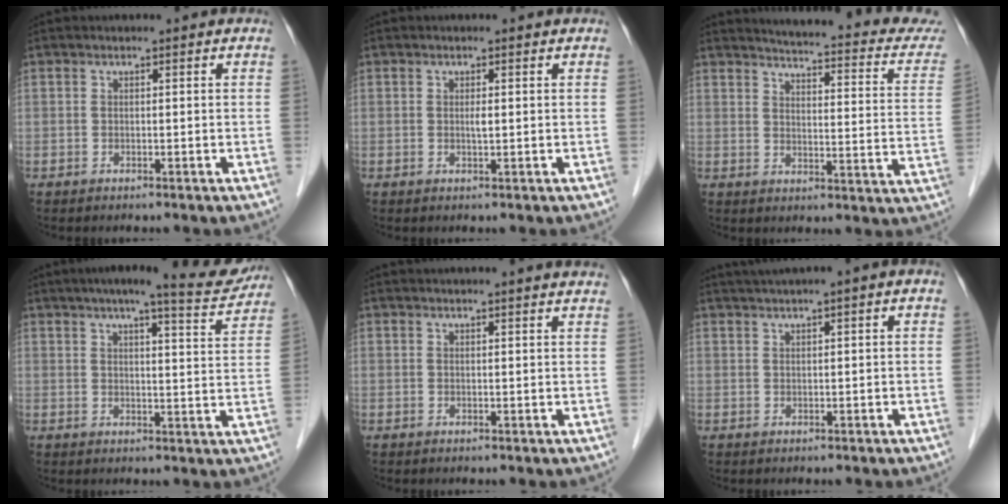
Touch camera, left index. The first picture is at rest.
{"total": 0.9, "force": [-0.1, 0.1, 0.9], "torque": [-0.020, -0.006, -0.003]}
{"total": 19.3, "force": [17.7, 2.4, 7.4], "torque": [-0.086, -0.067, 0.187]}
{"total": 12.0, "force": [10.5, 0.8, 5.8], "torque": [-0.074, -0.010, 0.120]}
{"total": 6.8, "force": [6.2, -0.5, 2.6], "torque": [-0.030, 0.017, 0.056]}
{"total": 3.8, "force": [2.4, -0.6, 2.9], "torque": [-0.053, 0.016, 0.044]}